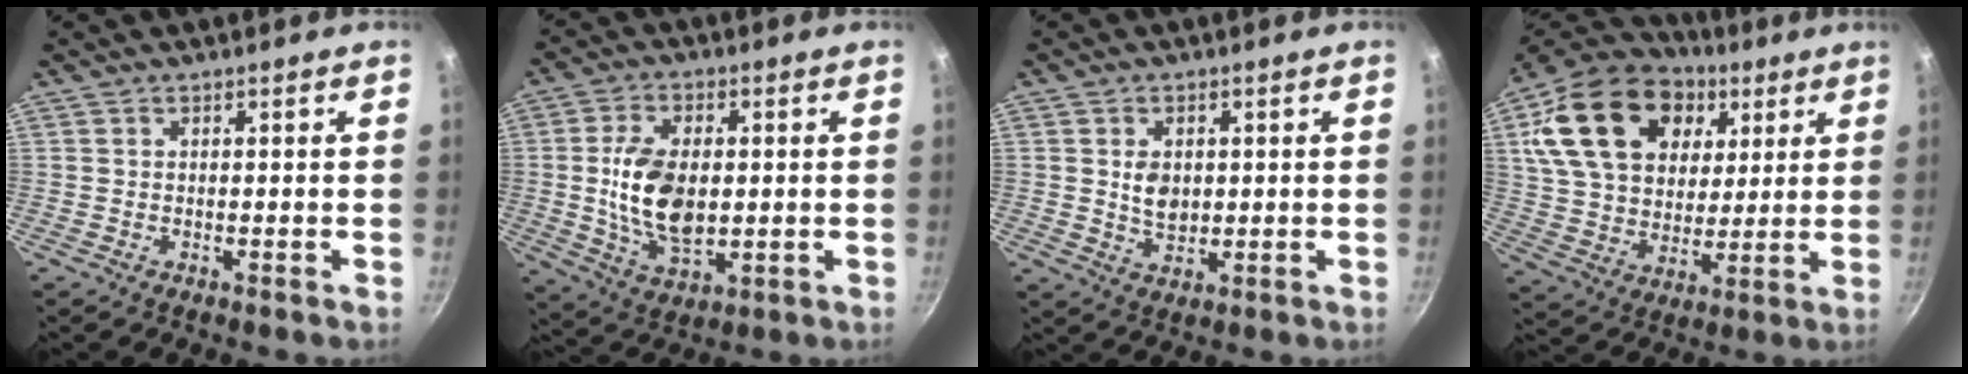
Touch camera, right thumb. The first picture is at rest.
{"total": 12.7, "force": [0.2, 7.5, 10.3], "torque": [-0.177, -0.005, 0.008]}
{"total": 4.8, "force": [0.7, 3.5, 3.3], "torque": [-0.044, -0.010, 0.015]}
{"total": 25.4, "force": [8.9, 18.0, 15.6], "torque": [-0.262, -0.001, 0.156]}